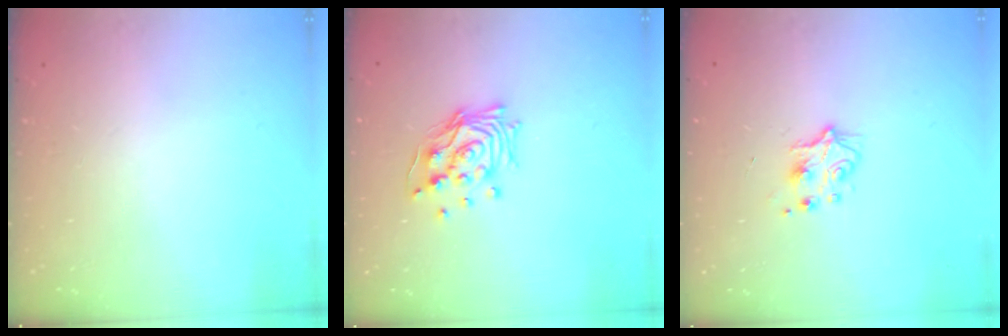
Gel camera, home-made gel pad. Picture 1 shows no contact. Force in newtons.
{"total": 12.9, "press": 12.8, "slide": 1.1}
{"total": 5.5, "press": 5.4, "slide": 0.7}